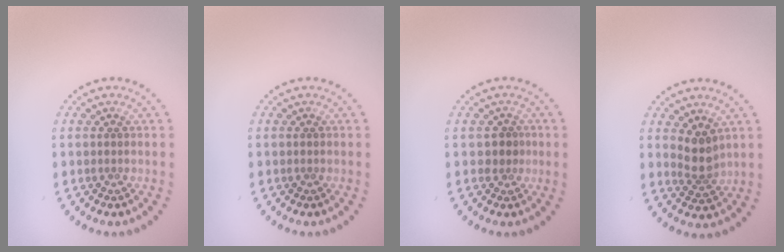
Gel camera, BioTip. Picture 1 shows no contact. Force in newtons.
{"total": 0.0}
{"total": 1.1, "press": 0.9, "slide": 0.7}
{"total": 2.2, "press": 1.8, "slide": 1.3}